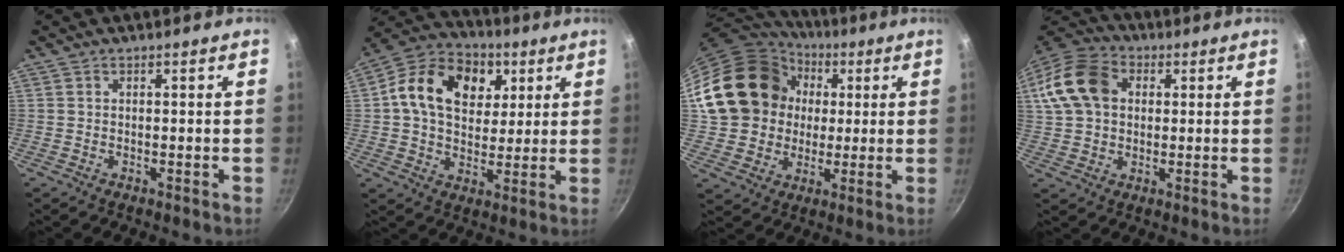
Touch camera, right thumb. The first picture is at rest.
{"total": 17.7, "force": [5.0, 12.9, 11.0], "torque": [-0.159, 0.006, 0.068]}
{"total": 20.0, "force": [3.5, 17.3, 9.4], "torque": [-0.154, 0.030, 0.070]}
{"total": 14.8, "force": [3.0, 11.1, 9.4], "torque": [-0.173, 0.024, 0.041]}